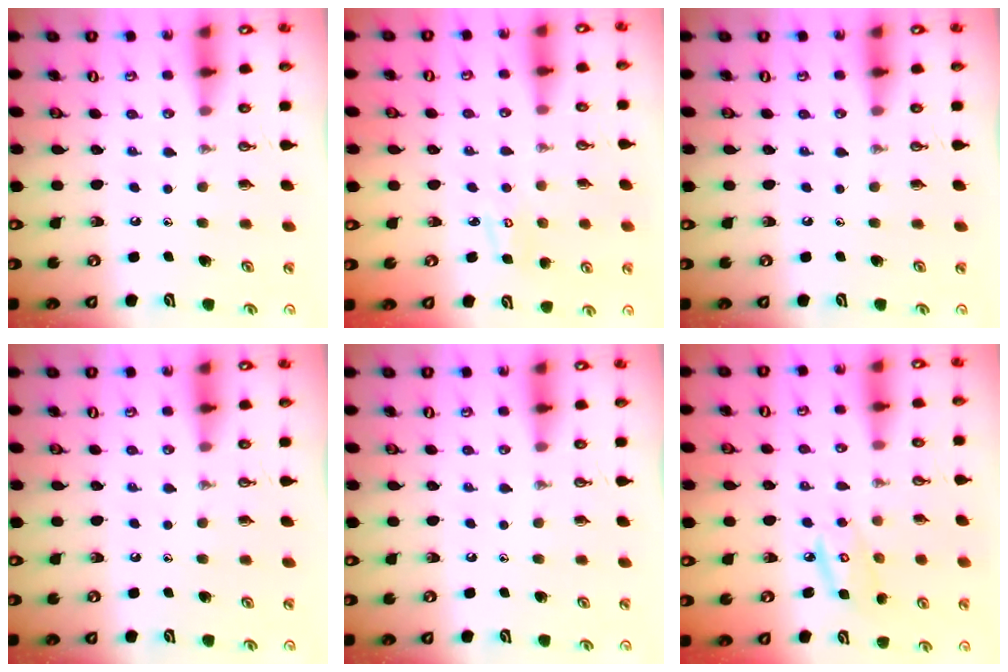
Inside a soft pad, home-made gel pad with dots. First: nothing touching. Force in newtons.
{"total": 4.5, "press": 4.5, "slide": 0.3}
{"total": 0.0}
{"total": 0.0}
{"total": 0.0}
{"total": 6.5, "press": 6.5, "slide": 0.3}